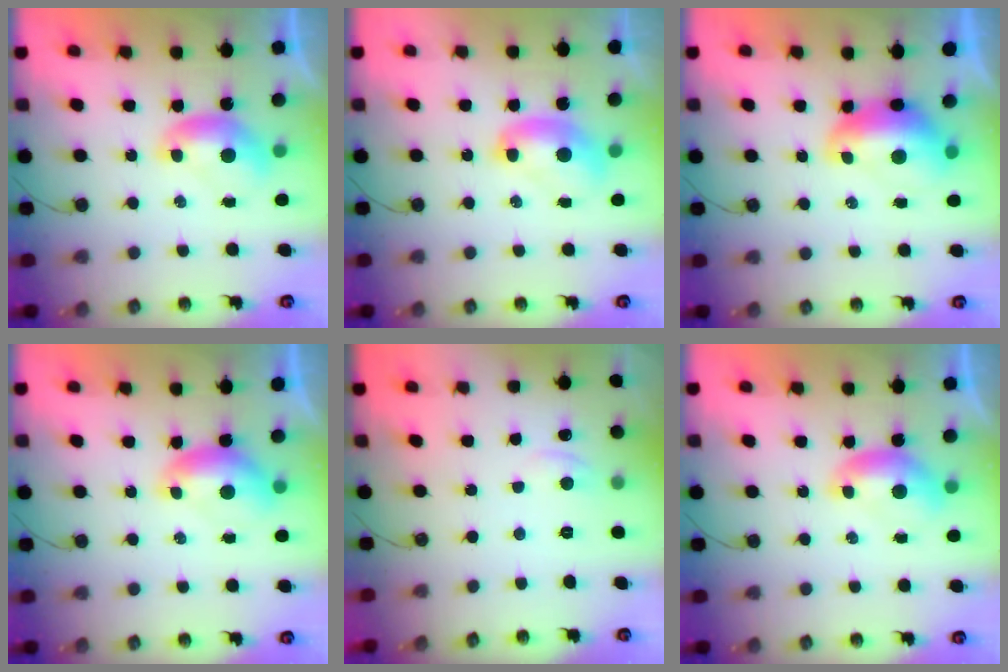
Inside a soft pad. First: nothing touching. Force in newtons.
{"total": 2.3, "press": 2.3, "slide": 0.2}
{"total": 2.8, "press": 2.8, "slide": 0.7}
{"total": 0.6, "press": 0.3, "slide": 0.5}
{"total": 1.1, "press": 1.1, "slide": 0.2}
{"total": 0.0}